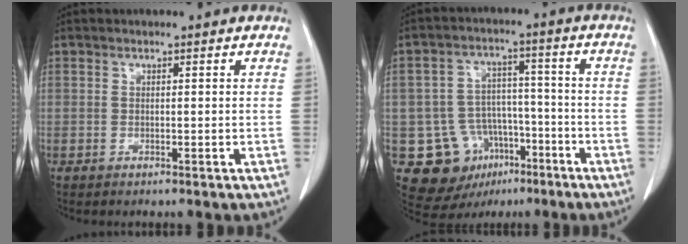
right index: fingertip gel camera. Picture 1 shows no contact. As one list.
[{"total": 12.1, "force": [-5.4, 10.0, 4.1], "torque": [-0.067, 0.041, -0.068]}]